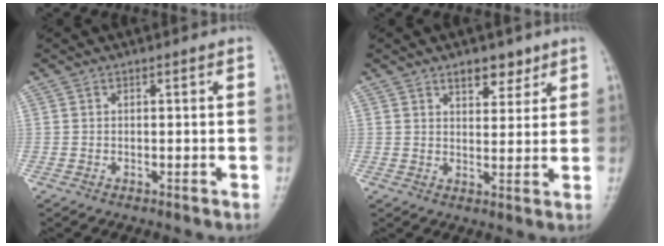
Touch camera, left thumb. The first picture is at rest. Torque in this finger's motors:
{"motor_torque": [2.64, 2.37, 0.51, -0.19, 0.10]}